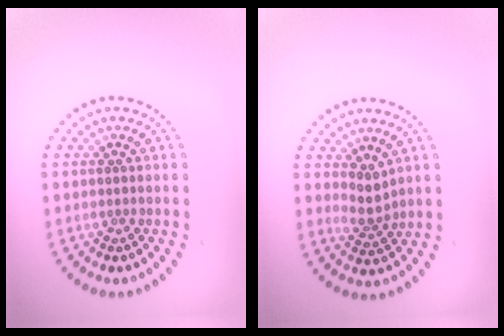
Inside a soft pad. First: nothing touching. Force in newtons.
{"total": 1.9, "press": 1.3, "slide": 1.4}